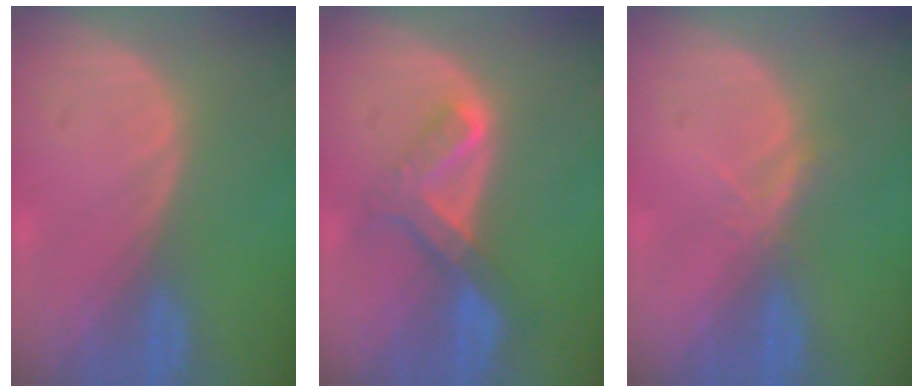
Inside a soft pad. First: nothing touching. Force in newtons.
{"total": 6.7, "press": 5.8, "slide": 3.4}
{"total": 1.8, "press": 1.6, "slide": 0.7}